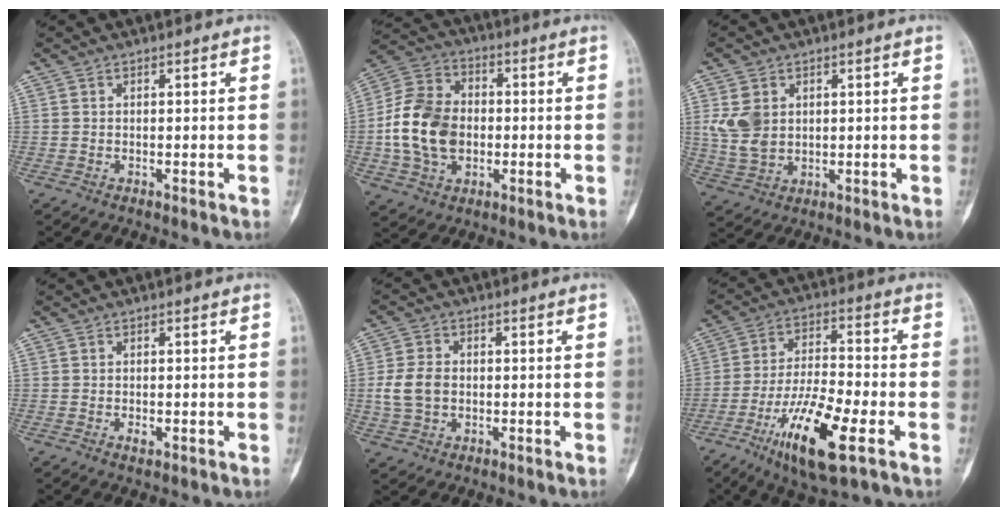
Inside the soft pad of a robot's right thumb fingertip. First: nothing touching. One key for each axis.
{"total": 15.3, "fx": -1.5, "fy": 11.3, "fz": 10.2, "tx": -0.177, "ty": 0.022, "tz": -0.029}
{"total": 7.5, "fx": 1.7, "fy": 5.6, "fz": 4.6, "tx": -0.080, "ty": -0.005, "tz": 0.046}
{"total": 1.3, "fx": -0.5, "fy": 0.7, "fz": 1.0, "tx": -0.014, "ty": 0.000, "tz": -0.005}
{"total": 6.4, "fx": -0.3, "fy": 4.7, "fz": 4.3, "tx": -0.084, "ty": 0.007, "tz": -0.004}
{"total": 15.8, "fx": -7.0, "fy": 4.2, "fz": 13.5, "tx": -0.254, "ty": 0.017, "tz": -0.119}